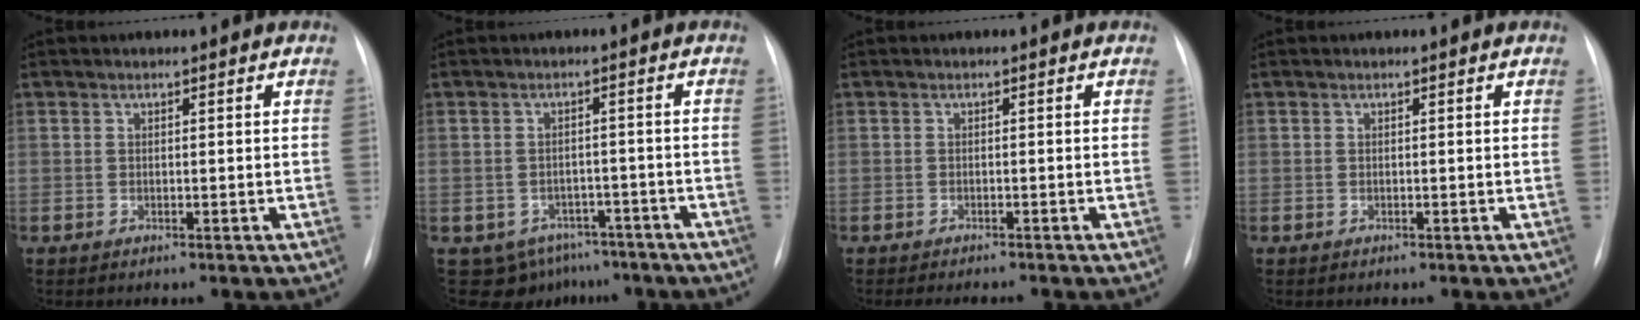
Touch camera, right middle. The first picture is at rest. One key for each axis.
{"total": 7.9, "fx": -5.5, "fy": 5.6, "fz": 1.2, "tx": -0.009, "ty": 0.012, "tz": -0.060}
{"total": 3.8, "fx": -3.4, "fy": 0.5, "fz": 1.4, "tx": -0.012, "ty": -0.004, "tz": -0.042}
{"total": 0.0}